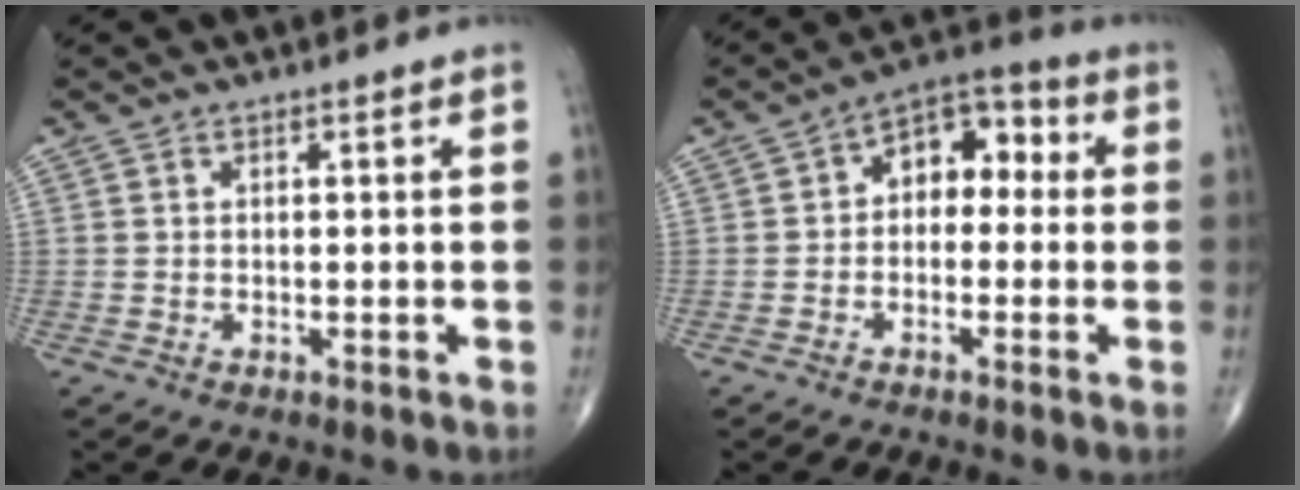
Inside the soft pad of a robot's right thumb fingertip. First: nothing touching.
{"total": 8.8, "force": [0.4, 5.9, 6.5], "torque": [-0.057, 0.038, -0.013]}